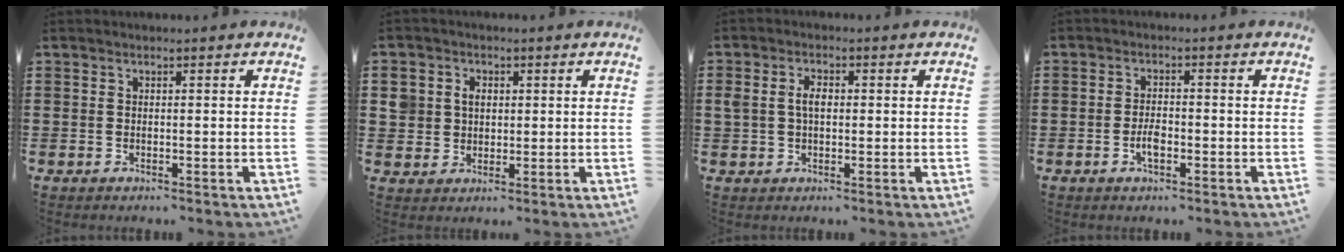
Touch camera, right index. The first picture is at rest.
{"total": 3.9, "force": [0.9, 3.6, 1.3], "torque": [-0.041, 0.016, 0.016]}
{"total": 3.5, "force": [0.3, 2.1, 2.8], "torque": [-0.066, 0.008, 0.001]}
{"total": 2.9, "force": [-1.2, 1.0, 2.4], "torque": [-0.053, -0.002, -0.023]}